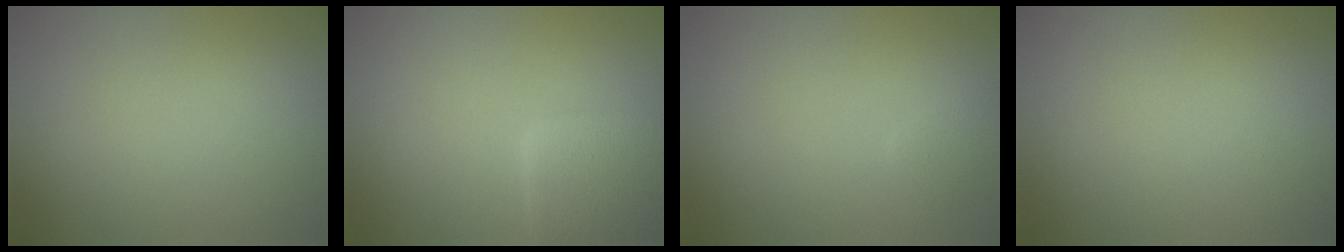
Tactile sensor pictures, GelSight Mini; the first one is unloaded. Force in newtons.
{"total": 4.4, "press": 4.4, "slide": 0.2}
{"total": 0.8, "press": 0.8, "slide": 0.1}
{"total": 0.0}